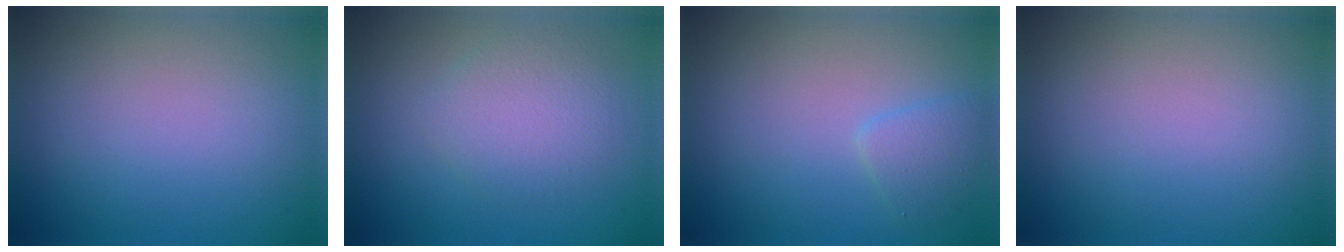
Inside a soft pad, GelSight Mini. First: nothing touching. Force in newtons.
{"total": 3.0, "press": 3.0, "slide": 0.1}
{"total": 1.6, "press": 1.6, "slide": 0.1}
{"total": 0.0}